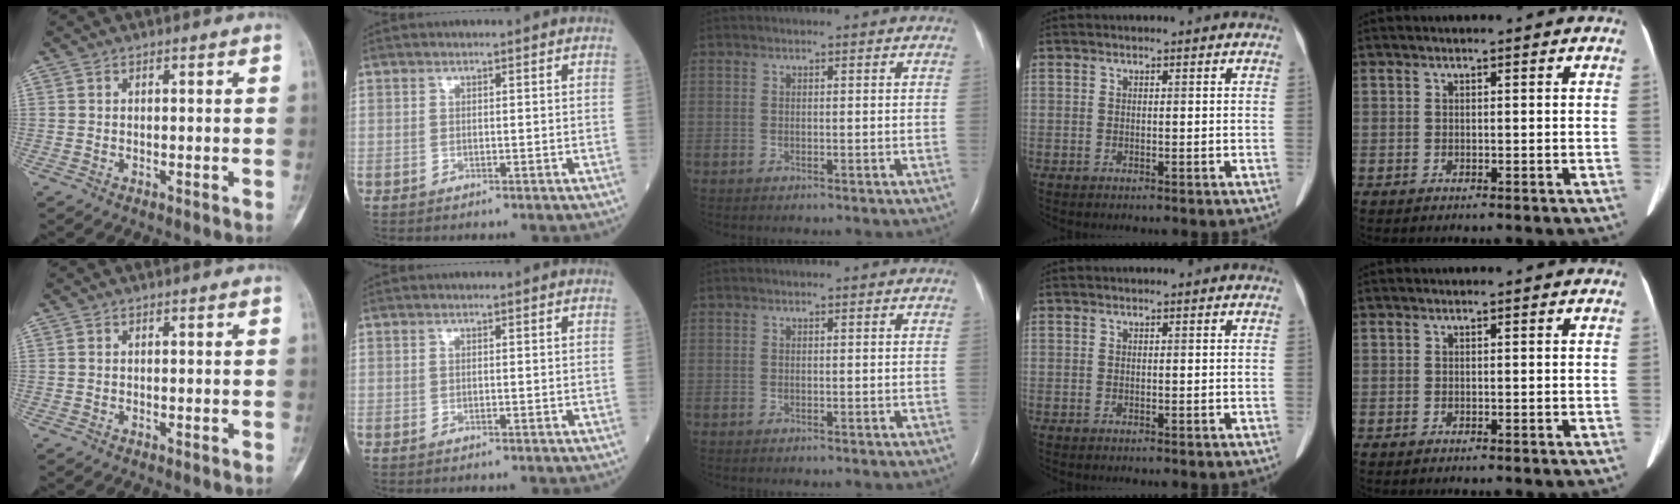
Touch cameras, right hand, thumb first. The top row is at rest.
{}